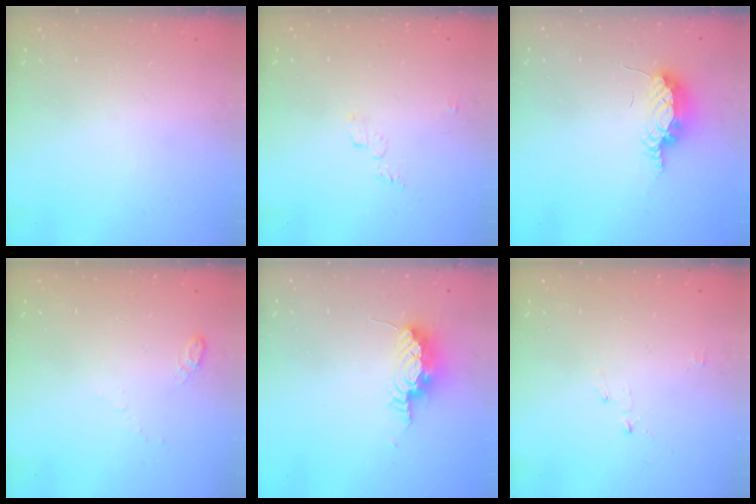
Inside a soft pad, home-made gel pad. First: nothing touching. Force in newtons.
{"total": 3.5, "press": 3.5, "slide": 0.1}
{"total": 11.5, "press": 9.0, "slide": 7.2}
{"total": 5.2, "press": 5.1, "slide": 1.0}
{"total": 9.4, "press": 8.8, "slide": 3.4}
{"total": 2.5, "press": 2.5, "slide": 0.3}